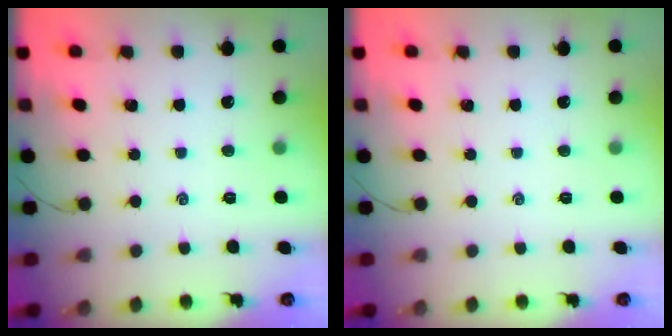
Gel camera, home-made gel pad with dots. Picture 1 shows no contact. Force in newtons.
{"total": 0.0}